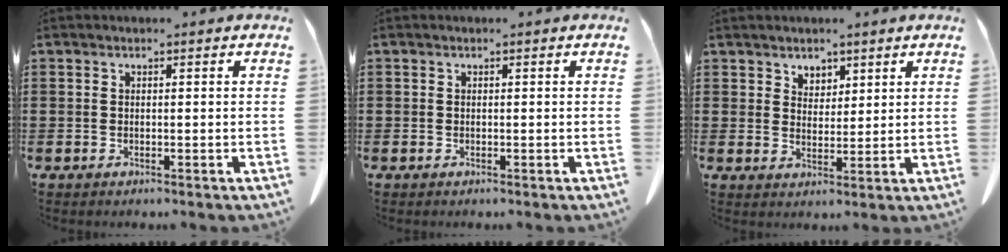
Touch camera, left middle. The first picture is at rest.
{"total": 0.0}
{"total": 3.2, "force": [2.6, 1.8, 0.2], "torque": [-0.013, 0.004, 0.050]}